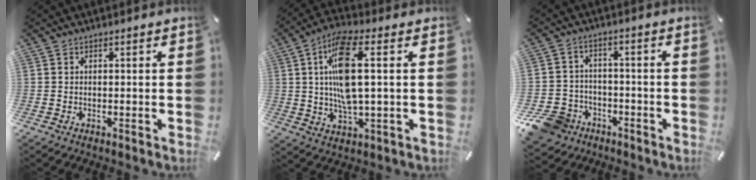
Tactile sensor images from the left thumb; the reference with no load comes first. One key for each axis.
{"total": 12.6, "fx": 1.6, "fy": 4.0, "fz": 11.8, "tx": -0.235, "ty": -0.006, "tz": 0.023}
{"total": 9.9, "fx": -5.7, "fy": 7.7, "fz": 2.7, "tx": -0.072, "ty": 0.043, "tz": -0.103}